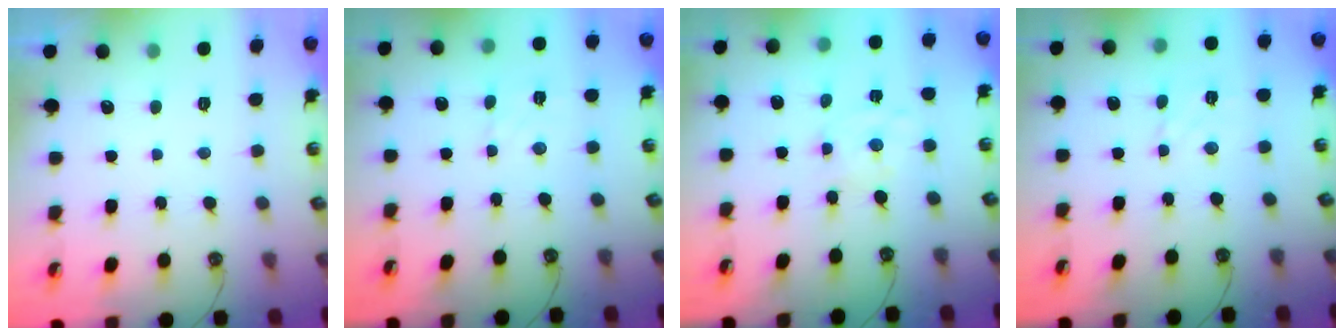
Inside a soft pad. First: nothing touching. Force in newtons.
{"total": 2.5, "press": 2.5, "slide": 0.4}
{"total": 1.5, "press": 1.5, "slide": 0.3}
{"total": 1.8, "press": 1.7, "slide": 0.6}